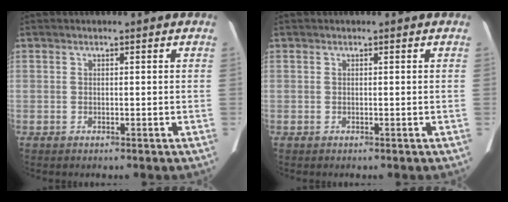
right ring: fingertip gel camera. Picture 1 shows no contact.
{"total": 0.0}